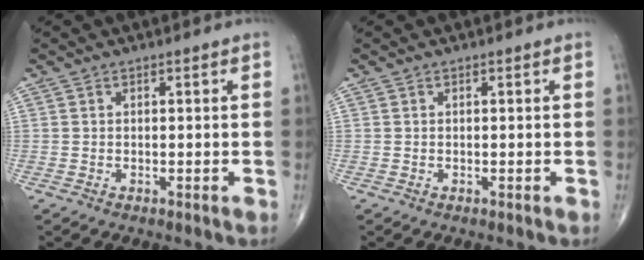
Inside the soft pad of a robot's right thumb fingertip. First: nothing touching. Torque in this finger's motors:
{"motor_torque": [0.00, 0.00, 0.10, 0.10, 0.00]}